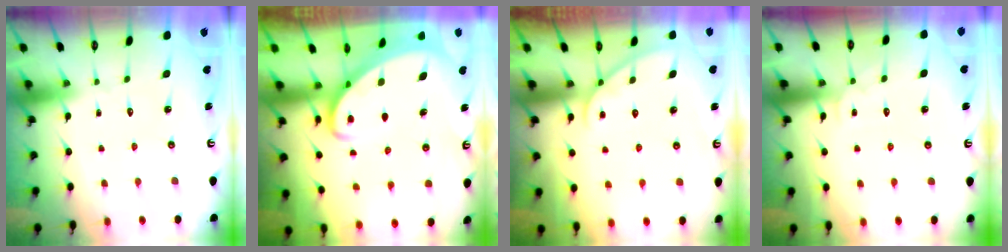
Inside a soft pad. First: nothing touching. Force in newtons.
{"total": 3.6, "press": 3.6, "slide": 0.4}
{"total": 3.3, "press": 3.3, "slide": 0.4}
{"total": 2.9, "press": 2.8, "slide": 0.3}